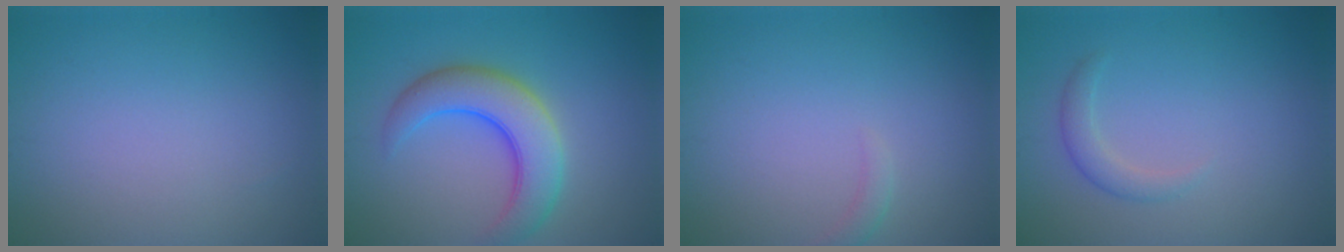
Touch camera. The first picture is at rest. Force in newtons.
{"total": 6.4, "press": 6.4, "slide": 0.3}
{"total": 1.0, "press": 0.9, "slide": 0.2}
{"total": 1.6, "press": 1.6, "slide": 0.1}